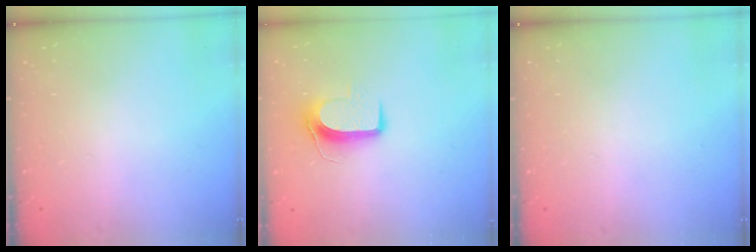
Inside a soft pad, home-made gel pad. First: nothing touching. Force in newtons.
{"total": 9.0, "press": 9.0, "slide": 0.2}
{"total": 0.0}